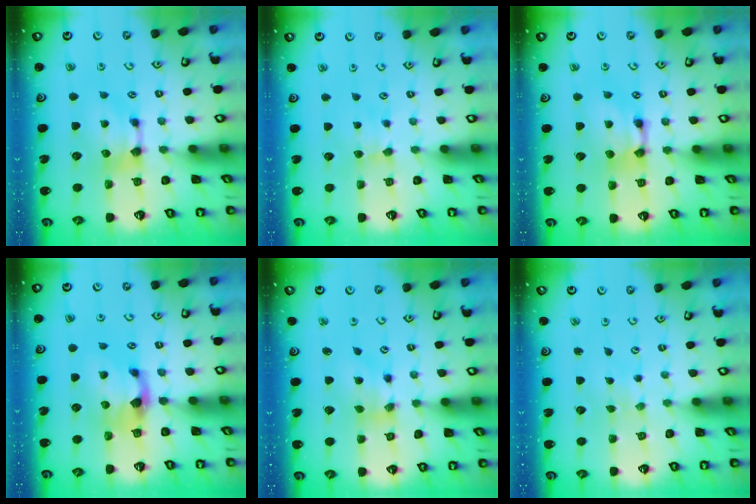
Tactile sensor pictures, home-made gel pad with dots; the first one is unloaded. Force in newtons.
{"total": 2.4, "press": 2.4, "slide": 0.6}
{"total": 2.2, "press": 2.2, "slide": 0.1}
{"total": 1.7, "press": 1.3, "slide": 1.1}
{"total": 2.7, "press": 2.4, "slide": 1.3}
{"total": 5.7, "press": 5.7, "slide": 0.2}